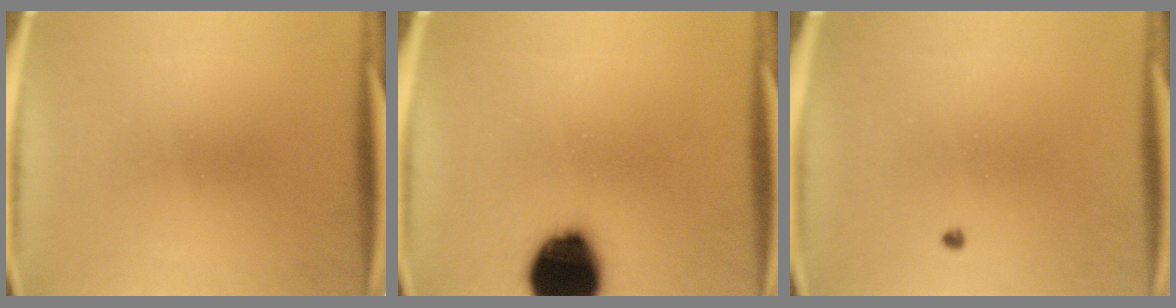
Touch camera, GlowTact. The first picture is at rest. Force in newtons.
{"total": 19.8}
{"total": 0.7}